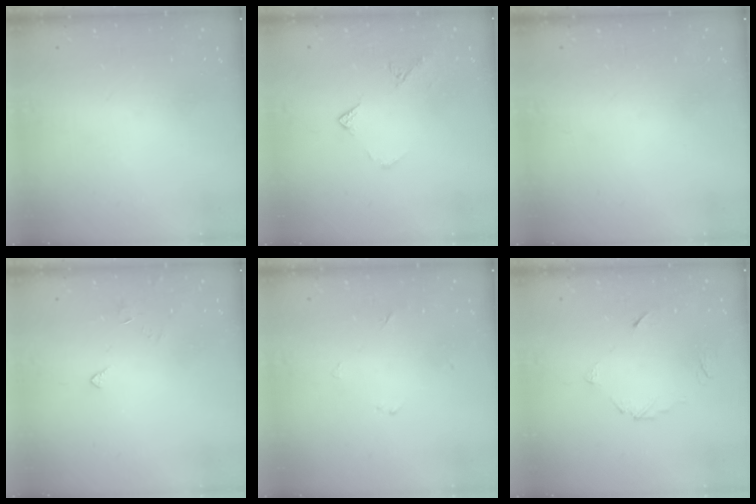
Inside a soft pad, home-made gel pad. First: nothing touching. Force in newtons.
{"total": 6.8, "press": 6.8, "slide": 0.6}
{"total": 0.0}
{"total": 2.5, "press": 2.4, "slide": 0.6}
{"total": 2.7, "press": 2.7, "slide": 0.3}
{"total": 4.9, "press": 4.8, "slide": 0.6}